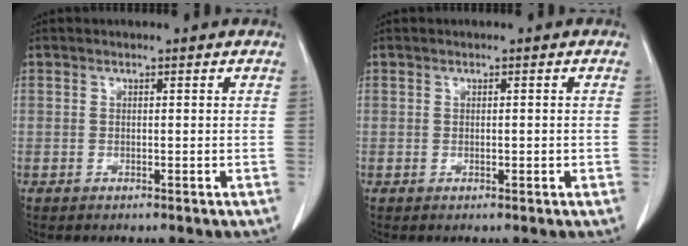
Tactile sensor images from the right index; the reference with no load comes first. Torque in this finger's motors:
{"motor_torque": [-0.14, 0.24, 0.00, 0.00]}